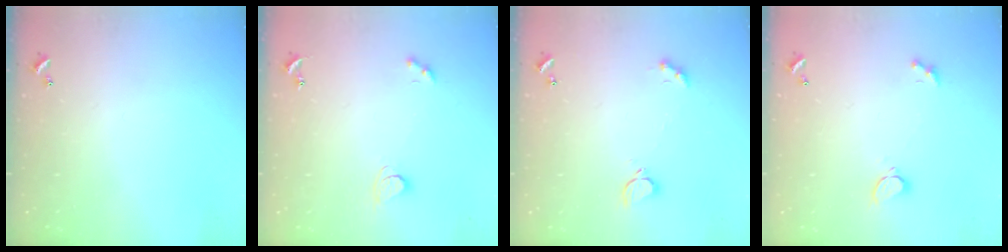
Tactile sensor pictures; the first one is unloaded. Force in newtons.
{"total": 2.4, "press": 2.3, "slide": 0.6}
{"total": 2.9, "press": 2.9, "slide": 0.6}
{"total": 2.2, "press": 2.0, "slide": 0.9}